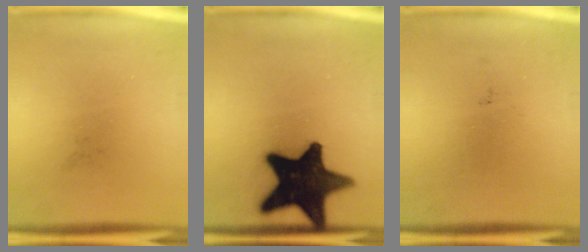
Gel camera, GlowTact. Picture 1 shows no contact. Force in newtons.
{"total": 19.8}
{"total": 0.0}